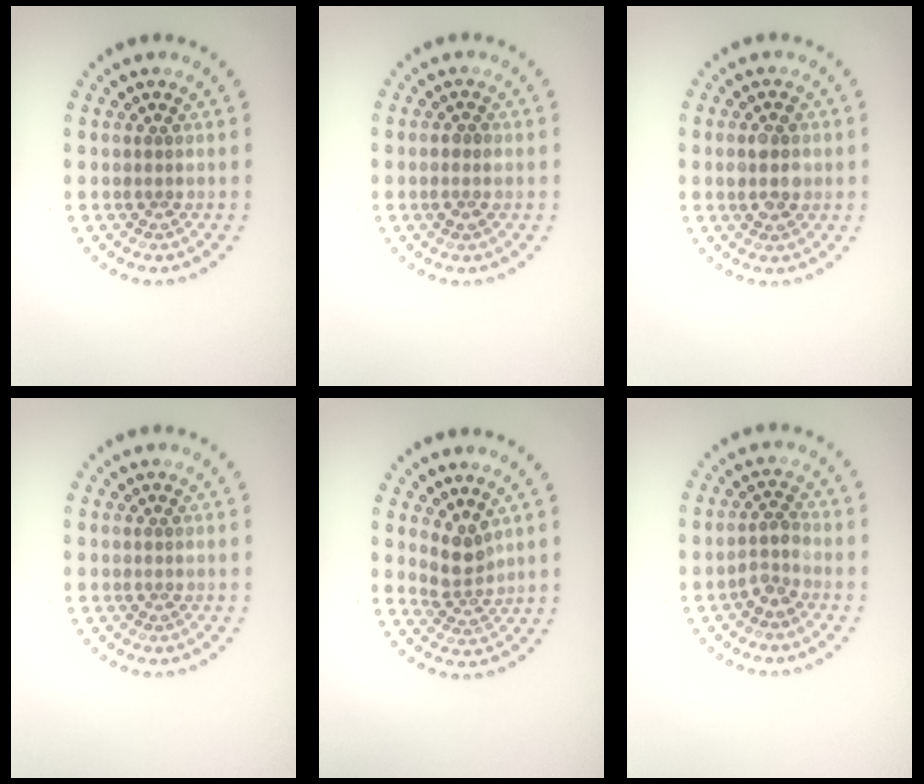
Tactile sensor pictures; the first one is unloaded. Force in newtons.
{"total": 1.4, "press": 1.3, "slide": 0.4}
{"total": 2.7, "press": 2.7, "slide": 0.2}
{"total": 0.0}
{"total": 2.4, "press": 1.8, "slide": 1.6}
{"total": 2.0, "press": 1.5, "slide": 1.3}